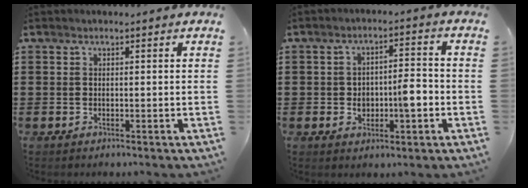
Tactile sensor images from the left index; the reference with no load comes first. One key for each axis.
{"total": 5.7, "fx": -1.3, "fy": 2.7, "fz": 4.8, "tx": -0.077, "ty": 0.004, "tz": -0.025}